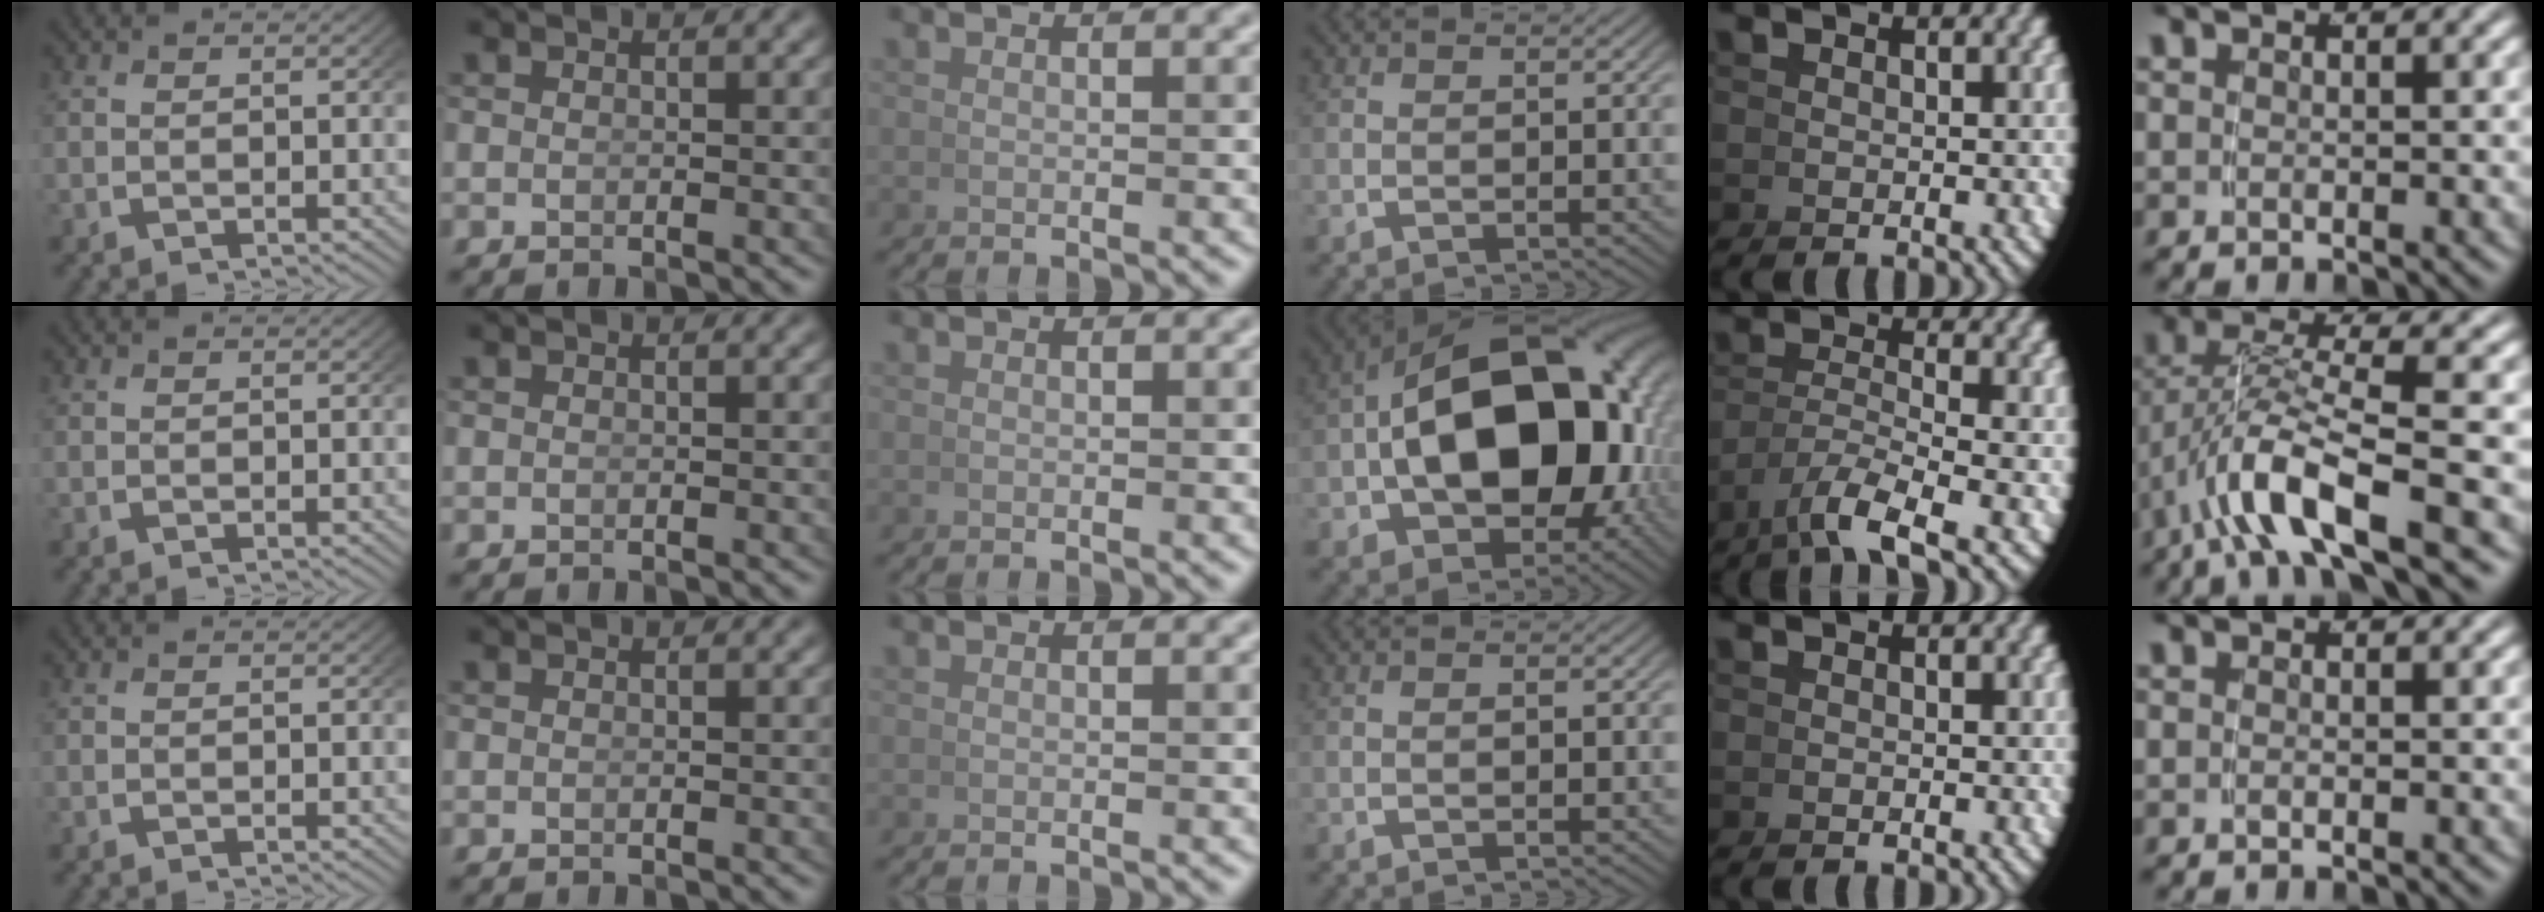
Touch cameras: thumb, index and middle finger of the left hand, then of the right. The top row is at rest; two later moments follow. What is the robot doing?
{"motion": "lift_and_place", "object": "bowl"}